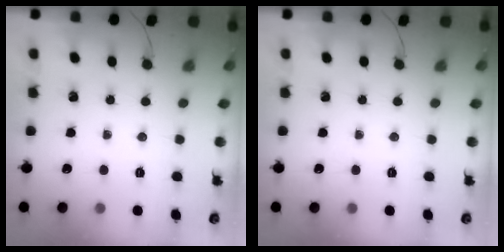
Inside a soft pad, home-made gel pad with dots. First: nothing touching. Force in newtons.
{"total": 0.0}